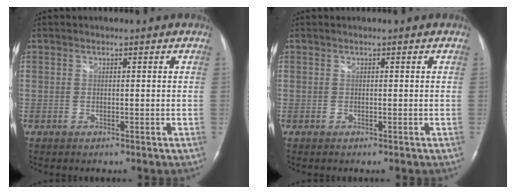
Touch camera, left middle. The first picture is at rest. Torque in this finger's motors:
{"motor_torque": [0.00, 0.00, 0.00, 0.00]}